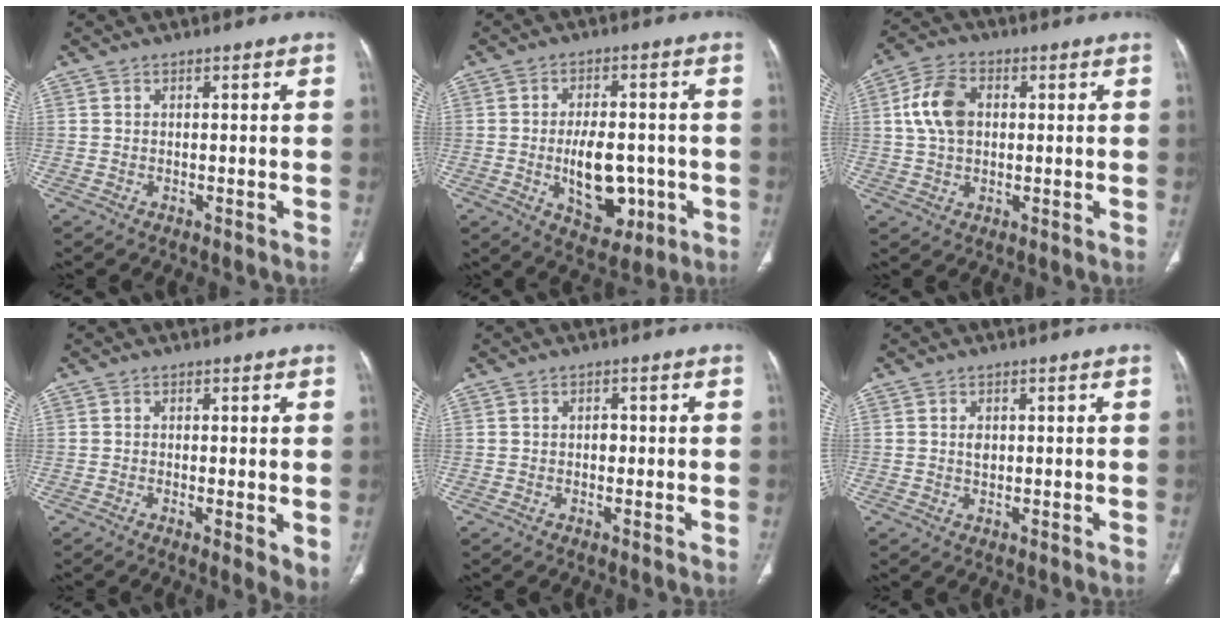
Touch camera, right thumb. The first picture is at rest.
{"total": 11.2, "force": [-2.3, 6.4, 8.9], "torque": [-0.112, 0.008, -0.020]}
{"total": 8.7, "force": [1.3, 5.9, 6.3], "torque": [-0.118, 0.012, 0.022]}
{"total": 4.3, "force": [-0.4, 1.3, 4.1], "torque": [-0.063, -0.014, -0.010]}
{"total": 1.2, "force": [-0.1, 0.9, 0.7], "torque": [-0.006, 0.003, -0.004]}
{"total": 1.7, "force": [0.4, 1.2, 1.2], "torque": [-0.016, -0.002, 0.008]}